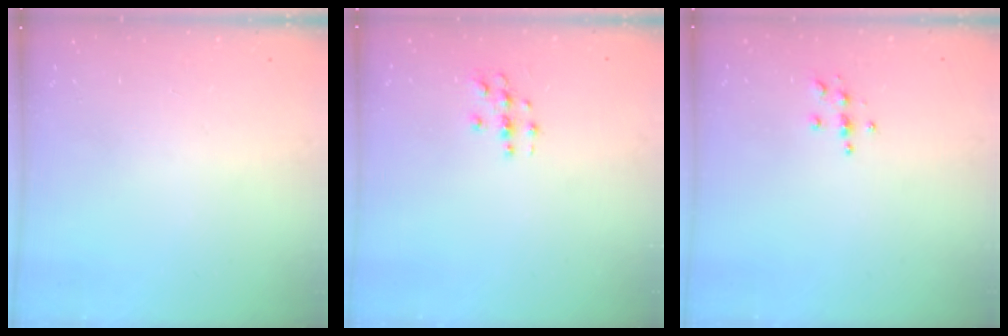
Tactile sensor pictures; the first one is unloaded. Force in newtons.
{"total": 2.8, "press": 2.8, "slide": 0.3}
{"total": 3.9, "press": 3.9, "slide": 0.5}